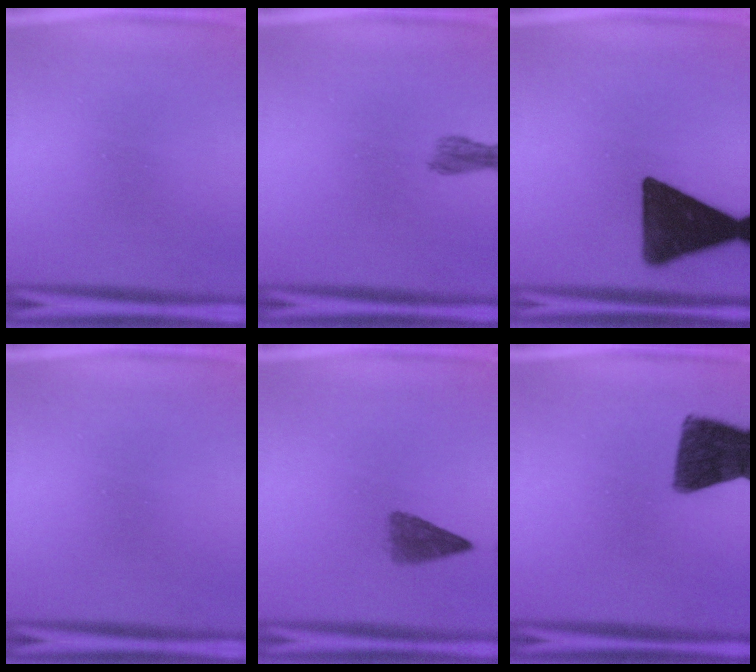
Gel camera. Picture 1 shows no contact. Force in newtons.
{"total": 1.6}
{"total": 16.8}
{"total": 0.0}
{"total": 2.7}
{"total": 12.4}